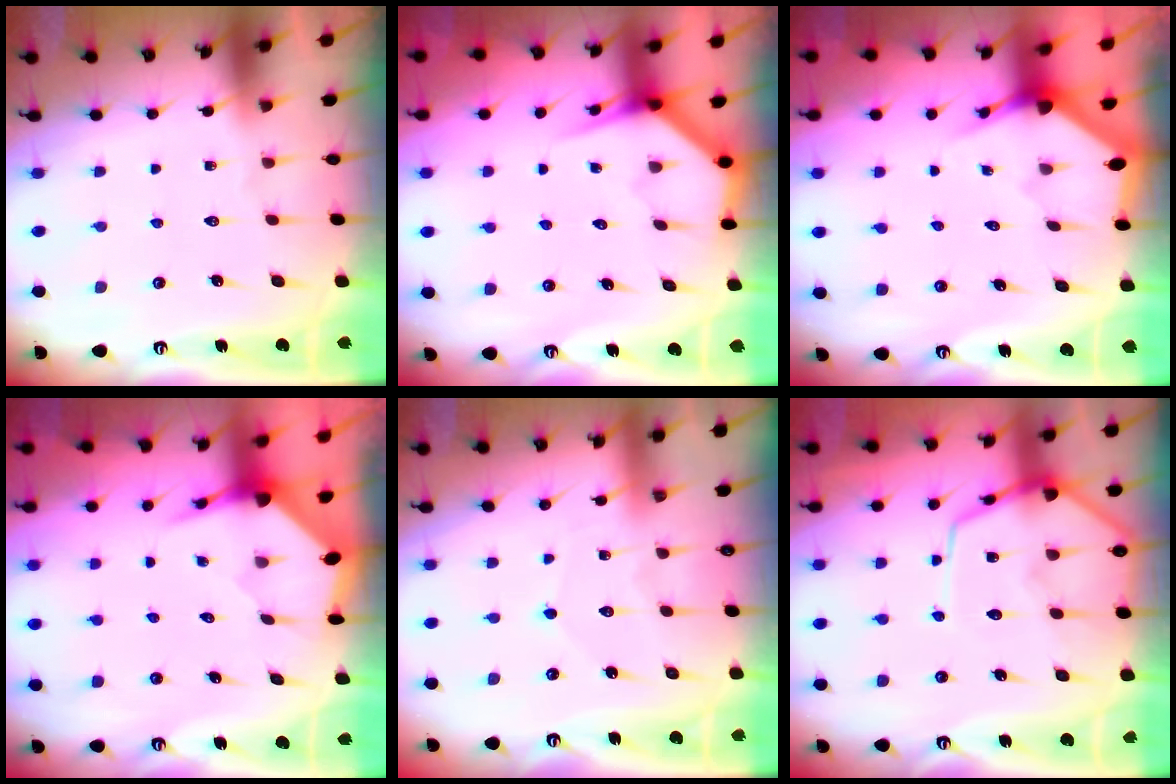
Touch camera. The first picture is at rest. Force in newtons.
{"total": 4.1, "press": 4.1, "slide": 0.3}
{"total": 2.9, "press": 2.9, "slide": 0.2}
{"total": 3.5, "press": 3.5, "slide": 0.4}
{"total": 4.0, "press": 4.0, "slide": 0.3}
{"total": 10.6, "press": 10.5, "slide": 1.1}